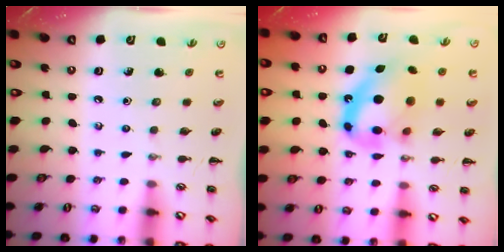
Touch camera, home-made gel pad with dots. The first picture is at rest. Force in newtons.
{"total": 14.8, "press": 14.4, "slide": 3.6}